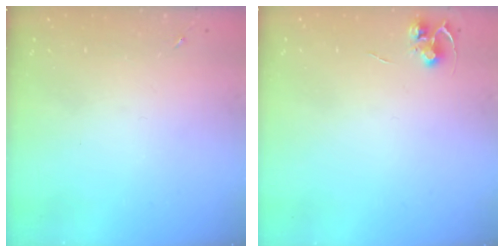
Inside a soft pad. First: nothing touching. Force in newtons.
{"total": 5.7, "press": 5.6, "slide": 0.4}